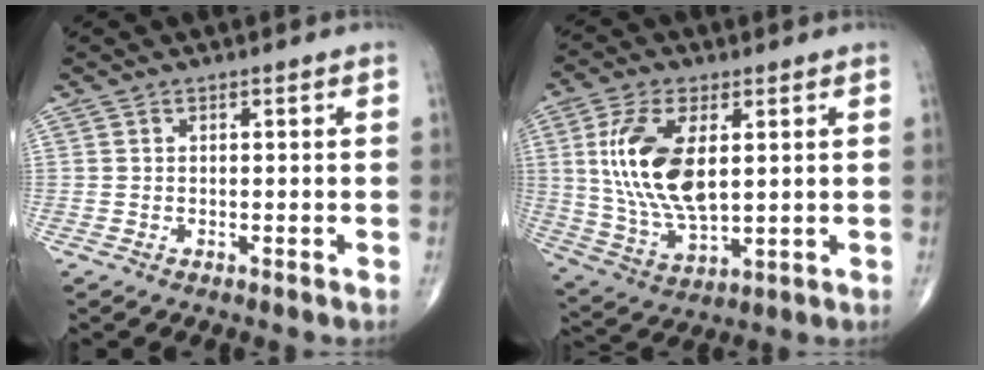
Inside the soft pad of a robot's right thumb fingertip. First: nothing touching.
{"total": 15.6, "force": [3.1, 7.7, 13.3], "torque": [-0.265, -0.015, 0.068]}